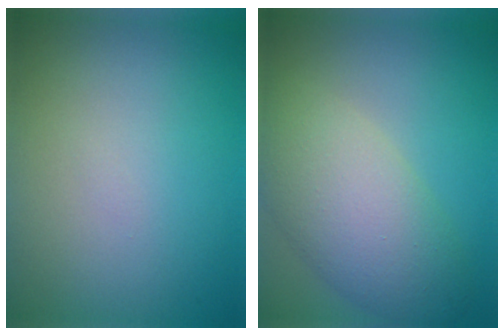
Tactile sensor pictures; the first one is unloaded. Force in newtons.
{"total": 7.3, "press": 7.3, "slide": 0.5}